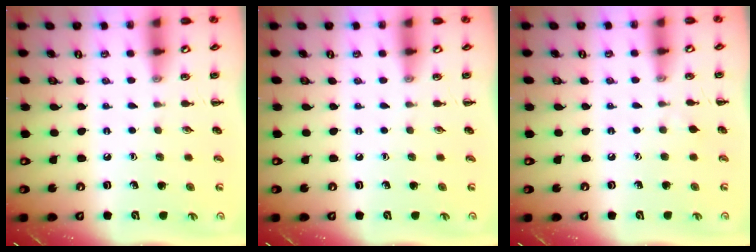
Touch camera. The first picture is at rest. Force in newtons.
{"total": 0.0}
{"total": 2.6, "press": 2.3, "slide": 1.1}